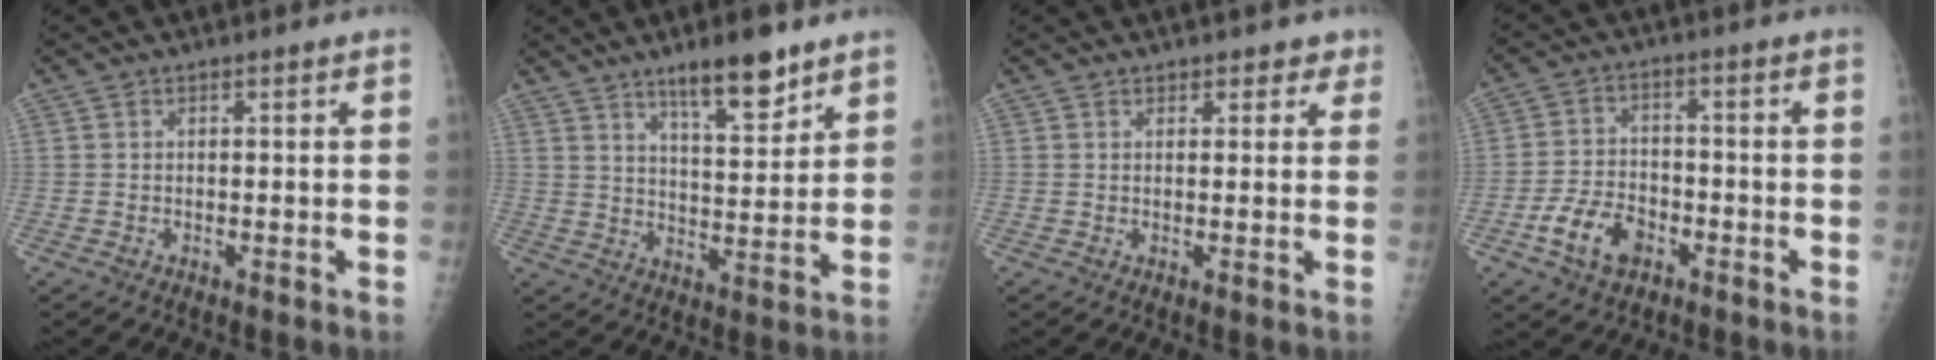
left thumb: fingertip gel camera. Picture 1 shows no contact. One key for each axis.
{"total": 10.6, "fx": 7.4, "fy": 2.8, "fz": 7.1, "tx": -0.090, "ty": -0.049, "tz": 0.122}
{"total": 2.6, "fx": 1.8, "fy": 1.7, "fz": 0.6, "tx": 0.026, "ty": -0.006, "tz": 0.015}
{"total": 8.4, "fx": -4.2, "fy": 5.5, "fz": 4.8, "tx": -0.075, "ty": 0.021, "tz": -0.073}